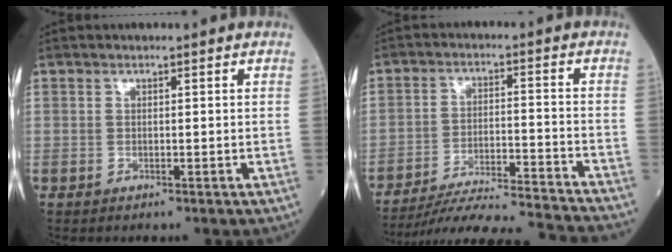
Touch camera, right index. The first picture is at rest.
{"total": 18.7, "force": [-17.8, -1.1, 5.5], "torque": [-0.086, -0.026, -0.264]}